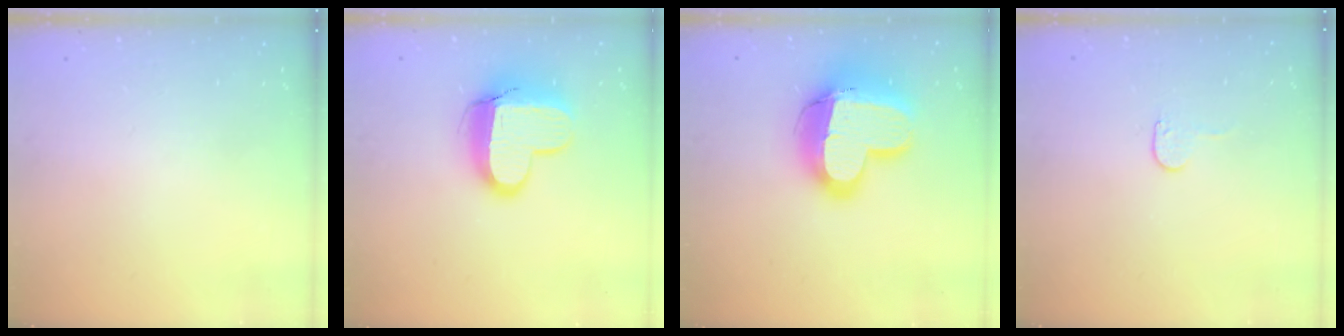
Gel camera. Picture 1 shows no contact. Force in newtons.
{"total": 12.3, "press": 12.2, "slide": 1.3}
{"total": 18.9, "press": 18.8, "slide": 2.2}
{"total": 4.5, "press": 4.5, "slide": 0.5}